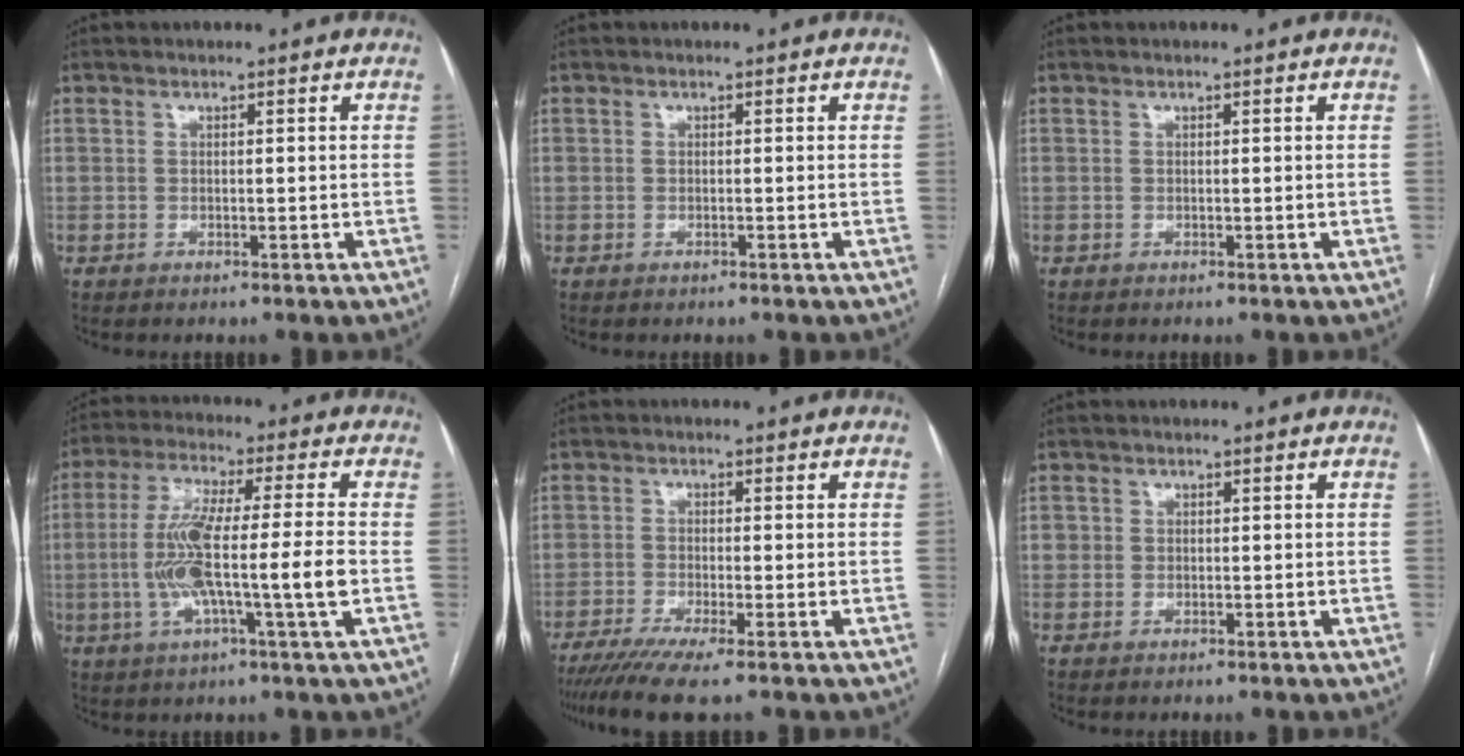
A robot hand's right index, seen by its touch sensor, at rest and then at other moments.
{"total": 0.0}
{"total": 0.0}
{"total": 13.3, "force": [-2.0, 0.2, 13.1], "torque": [-0.255, 0.002, -0.042]}
{"total": 6.4, "force": [-4.7, -0.6, 4.3], "torque": [-0.068, -0.016, -0.082]}
{"total": 1.1, "force": [0.1, 1.0, 0.2], "torque": [0.006, 0.003, -0.001]}